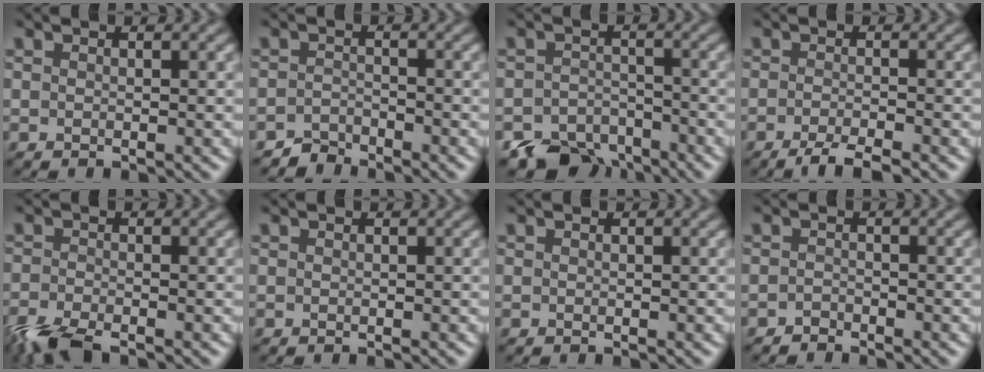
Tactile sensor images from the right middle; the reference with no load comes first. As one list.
[{"total": 1.9, "force": [-1.9, 0.2, -0.1], "torque": [0.001, 0.011, -0.037]}, {"total": 5.4, "force": [-4.4, 2.8, 1.3], "torque": [-0.017, -0.007, -0.079]}, {"total": 3.2, "force": [-2.5, 0.3, 2.0], "torque": [-0.042, 0.000, -0.047]}, {"total": 4.7, "force": [-3.6, 1.4, 2.7], "torque": [-0.062, -0.010, -0.080]}, {"total": 0.0}, {"total": 0.0}, {"total": 0.9, "force": [-0.9, 0.1, -0.1], "torque": [0.001, 0.005, -0.017]}]